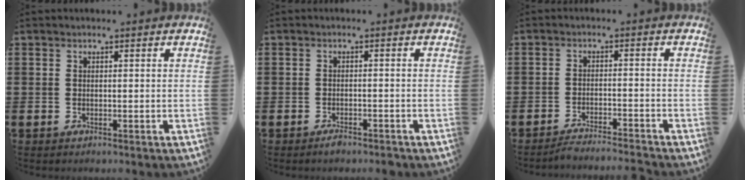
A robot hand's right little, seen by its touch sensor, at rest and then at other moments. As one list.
[{"total": 1.4, "force": [-1.2, 0.3, 0.6], "torque": [-0.013, 0.001, -0.024]}, {"total": 2.6, "force": [-2.5, -0.3, 0.5], "torque": [-0.008, 0.004, -0.051]}]